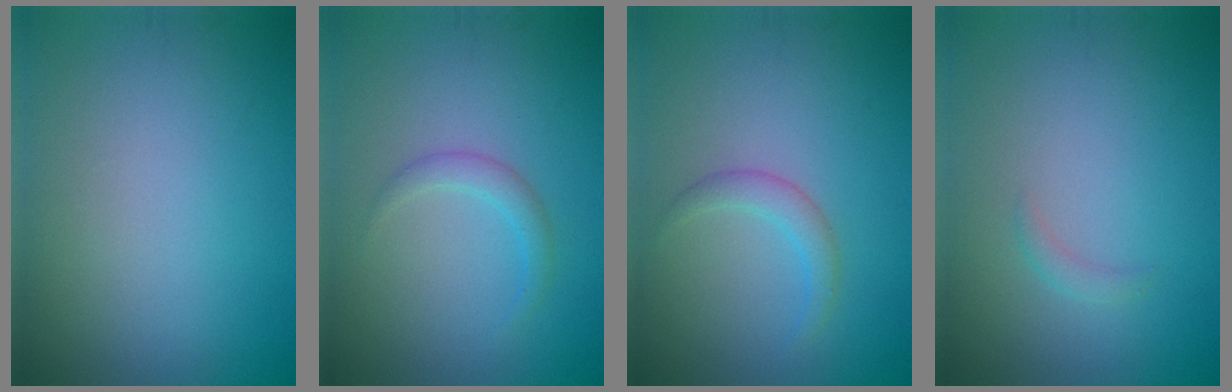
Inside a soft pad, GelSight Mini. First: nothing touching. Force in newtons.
{"total": 1.5, "press": 1.5, "slide": 0.1}
{"total": 1.7, "press": 1.7, "slide": 0.1}
{"total": 0.8, "press": 0.8, "slide": 0.0}